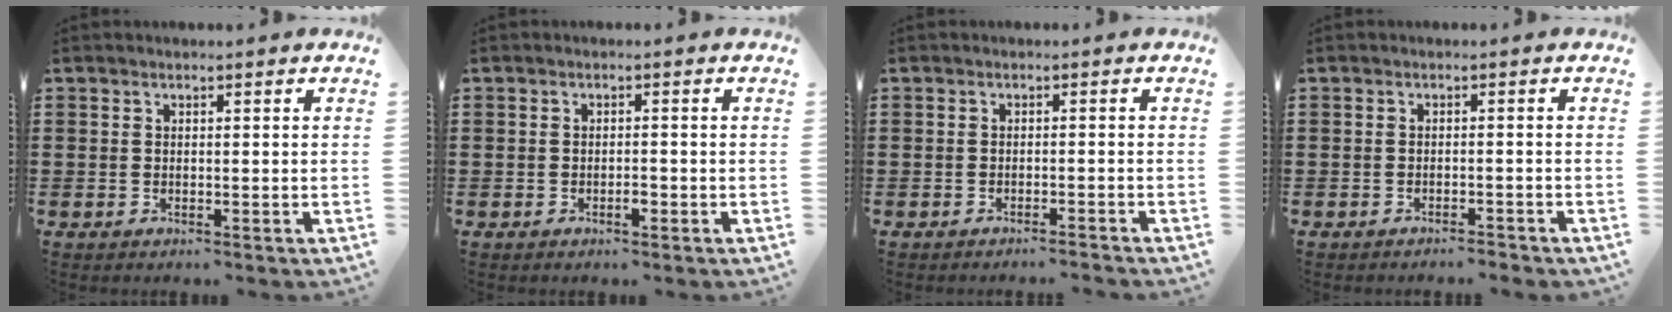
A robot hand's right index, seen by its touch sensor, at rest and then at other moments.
{"total": 1.4, "force": [-0.7, 0.5, 1.1], "torque": [-0.022, -0.002, -0.013]}
{"total": 1.2, "force": [-1.2, -0.2, 0.4], "torque": [-0.008, 0.001, -0.023]}
{"total": 1.3, "force": [-1.3, 0.0, 0.3], "torque": [-0.009, 0.002, -0.026]}